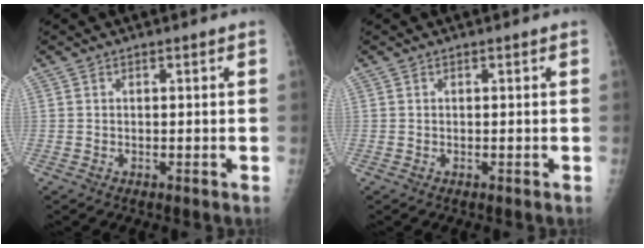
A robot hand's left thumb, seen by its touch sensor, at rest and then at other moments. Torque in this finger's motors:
{"motor_torque": [0.37, -0.37, 0.00, 0.00, 0.00]}